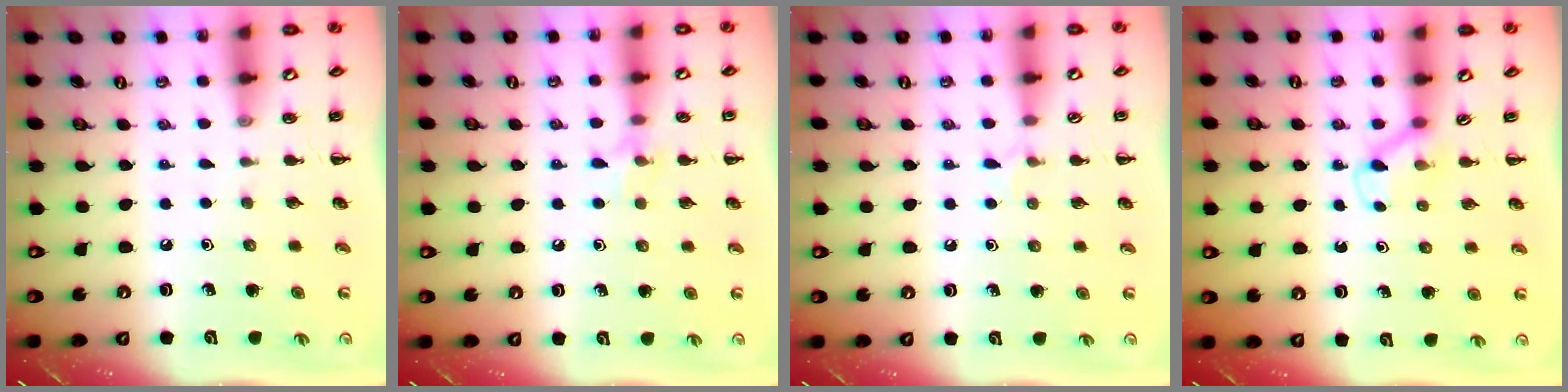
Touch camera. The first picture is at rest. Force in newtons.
{"total": 6.2, "press": 6.1, "slide": 1.3}
{"total": 4.6, "press": 4.3, "slide": 1.7}
{"total": 2.6, "press": 2.4, "slide": 0.9}